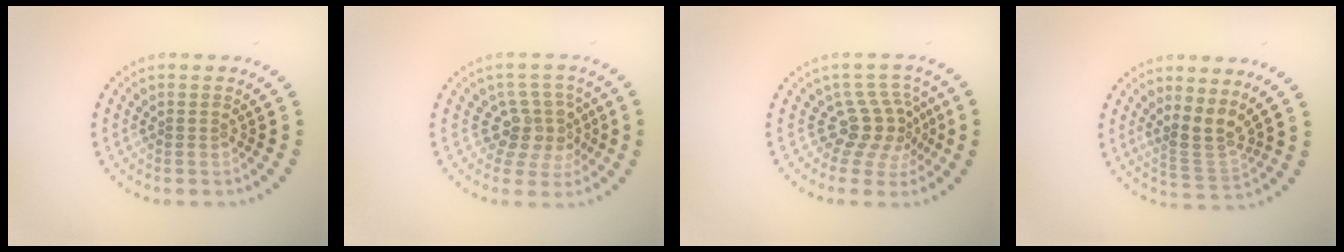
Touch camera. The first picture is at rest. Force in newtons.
{"total": 3.8, "press": 2.9, "slide": 2.4}
{"total": 3.8, "press": 2.7, "slide": 2.6}
{"total": 2.9, "press": 2.2, "slide": 1.9}